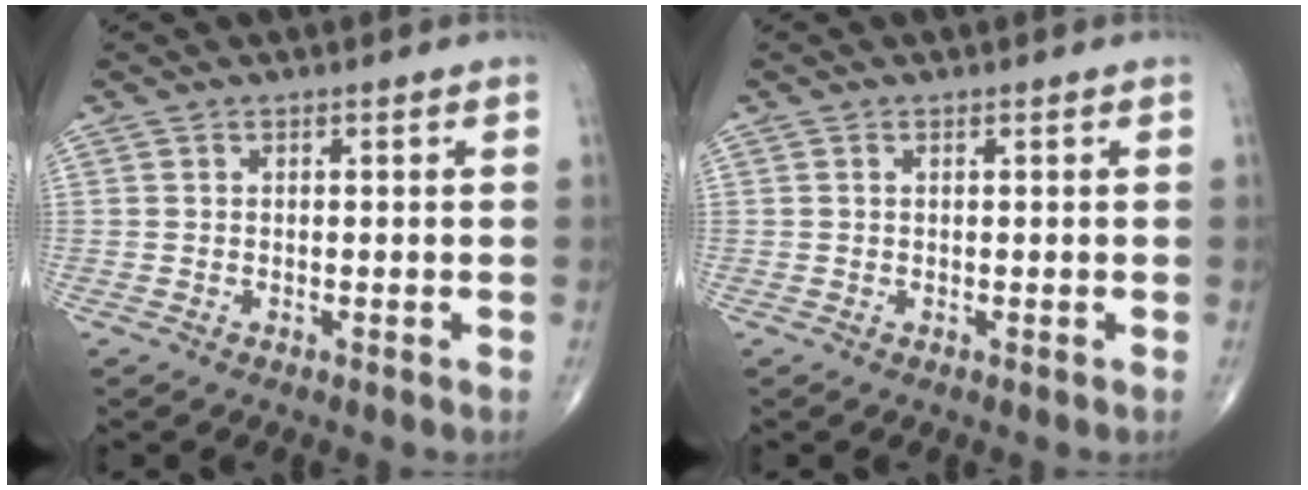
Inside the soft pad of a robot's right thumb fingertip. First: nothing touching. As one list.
[{"total": 0.0}]